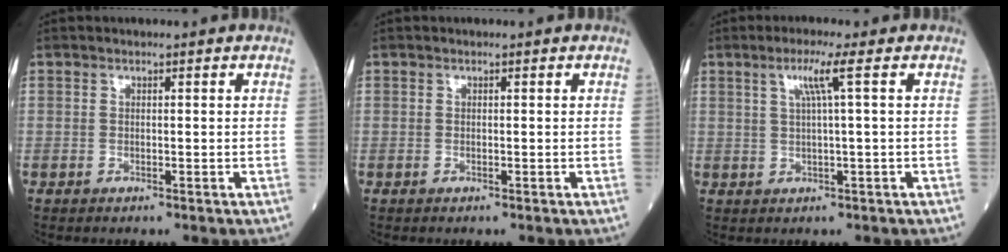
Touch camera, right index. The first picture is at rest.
{"total": 0.0}
{"total": 3.9, "force": [1.4, -0.9, 3.5], "torque": [-0.072, 0.004, 0.028]}